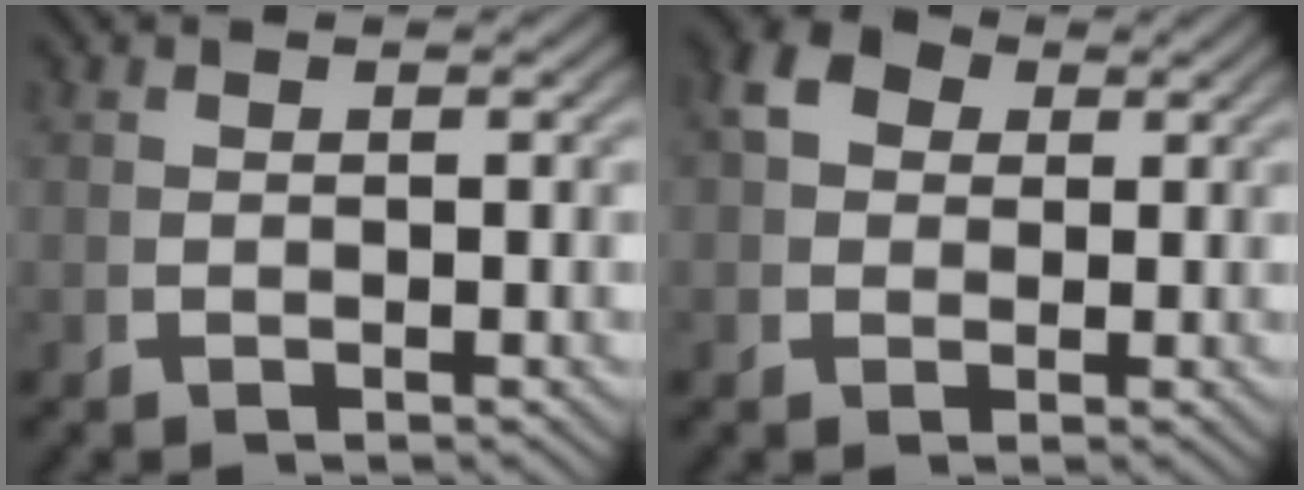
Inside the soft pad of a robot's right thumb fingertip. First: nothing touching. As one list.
[{"total": 5.4, "force": [1.8, 4.3, 2.7], "torque": [-0.056, -0.001, 0.024]}]